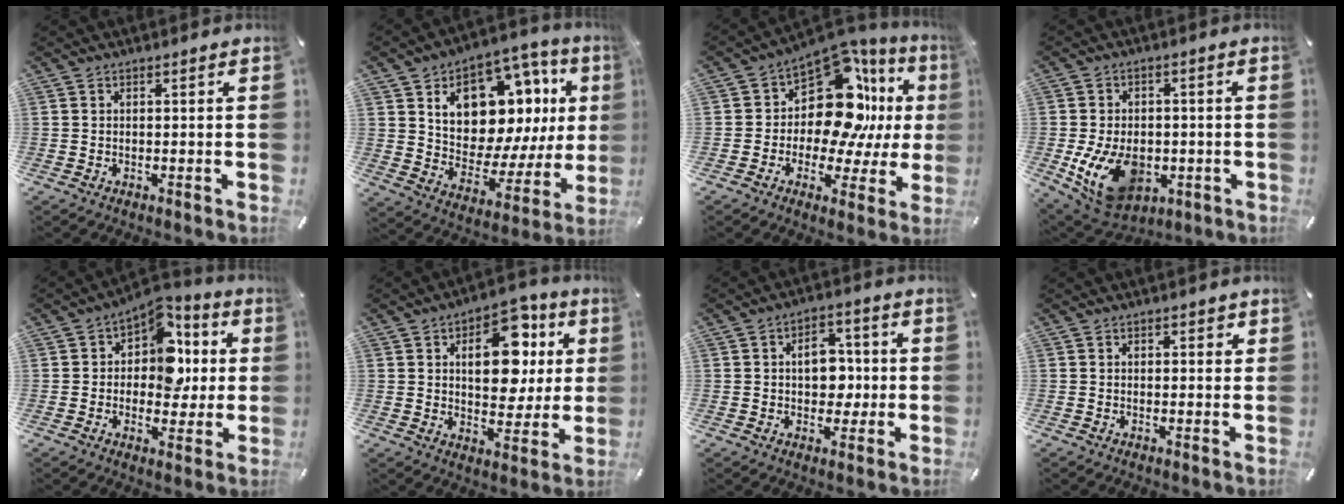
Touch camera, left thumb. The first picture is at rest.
{"total": 17.9, "force": [8.9, 11.4, 10.5], "torque": [-0.154, -0.065, 0.155]}
{"total": 16.2, "force": [5.1, 10.6, 11.1], "torque": [-0.185, -0.061, 0.084]}
{"total": 14.2, "force": [-3.6, 10.0, 9.5], "torque": [-0.176, 0.005, -0.057]}
{"total": 11.4, "force": [2.6, 8.9, 6.7], "torque": [-0.095, -0.024, 0.049]}
{"total": 16.0, "force": [4.7, 10.1, 11.5], "torque": [-0.153, -0.007, 0.077]}
{"total": 8.8, "force": [0.3, 6.4, 6.1], "torque": [-0.071, 0.001, 0.001]}
{"total": 1.3, "force": [0.5, 0.9, 0.8], "torque": [-0.001, -0.001, 0.004]}